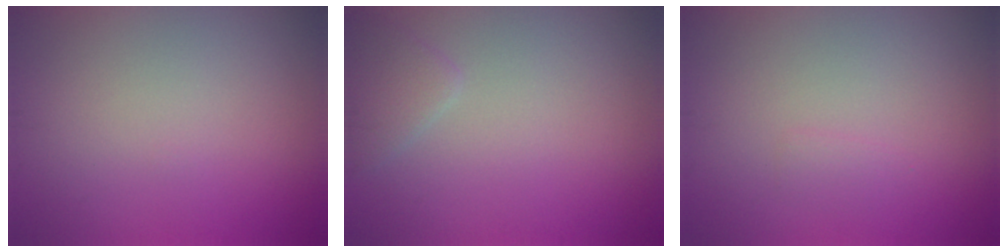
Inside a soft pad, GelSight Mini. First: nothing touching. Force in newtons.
{"total": 1.6, "press": 1.6, "slide": 0.1}
{"total": 0.7, "press": 0.7, "slide": 0.1}